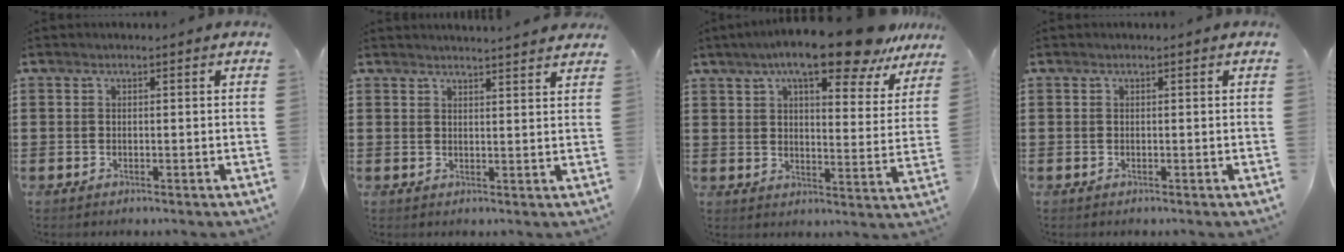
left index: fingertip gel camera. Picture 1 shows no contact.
{"total": 2.4, "force": [2.3, -0.3, 0.2], "torque": [-0.009, -0.007, 0.045]}
{"total": 13.0, "force": [10.0, 2.0, 8.1], "torque": [-0.145, -0.040, 0.167]}
{"total": 0.0}